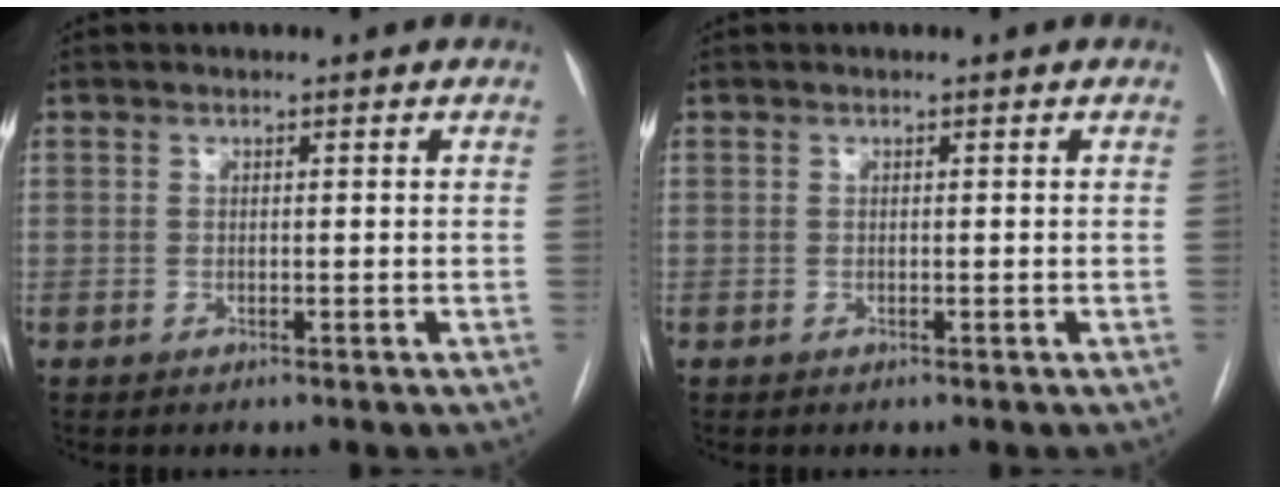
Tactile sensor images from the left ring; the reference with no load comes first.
{"total": 0.0}